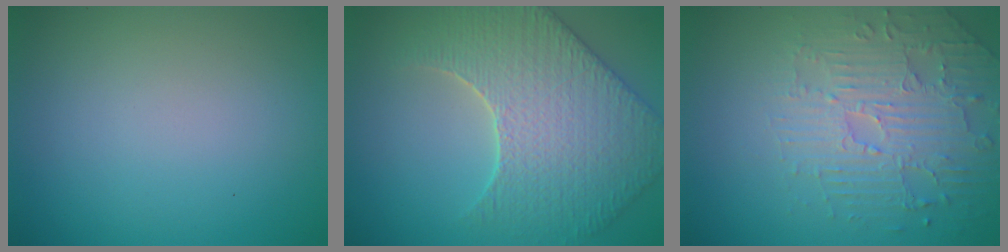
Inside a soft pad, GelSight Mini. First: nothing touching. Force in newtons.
{"total": 6.2, "press": 5.6, "slide": 2.7}
{"total": 4.6, "press": 3.8, "slide": 2.6}